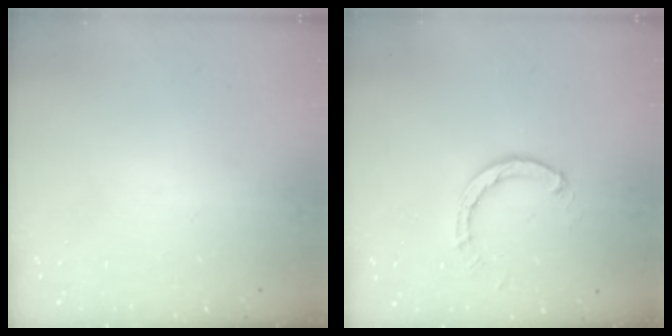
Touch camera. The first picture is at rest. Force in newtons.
{"total": 3.0, "press": 3.0, "slide": 0.3}